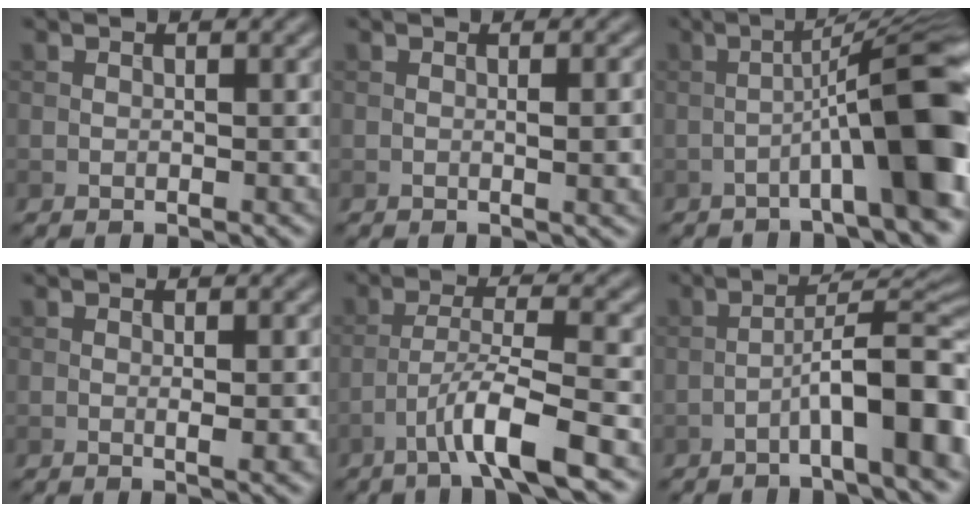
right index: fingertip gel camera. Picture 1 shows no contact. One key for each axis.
{"total": 2.7, "fx": -0.1, "fy": 0.6, "fz": 2.6, "tx": -0.034, "ty": -0.001, "tz": 0.000}
{"total": 10.6, "fx": -3.1, "fy": 1.1, "fz": 10.1, "tx": -0.141, "ty": 0.027, "tz": -0.052}
{"total": 2.0, "fx": -0.1, "fy": 0.4, "fz": 2.0, "tx": -0.029, "ty": -0.005, "tz": 0.000}
{"total": 5.7, "fx": -3.2, "fy": 0.5, "fz": 4.7, "tx": -0.081, "ty": 0.008, "tz": -0.062}
{"total": 9.5, "fx": -3.8, "fy": 1.8, "fz": 8.4, "tx": -0.118, "ty": 0.027, "tz": -0.061}